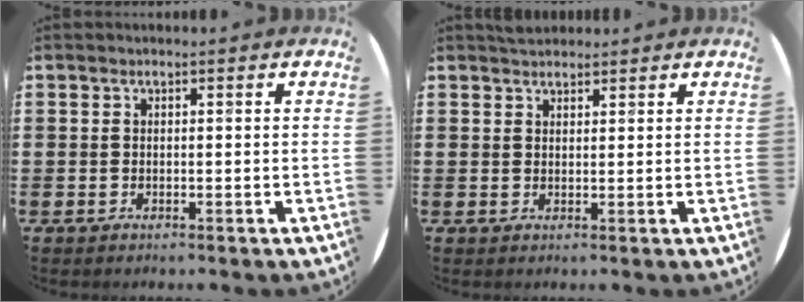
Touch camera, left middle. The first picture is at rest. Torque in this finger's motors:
{"motor_torque": [0.51, -0.53, 0.02, 0.03]}